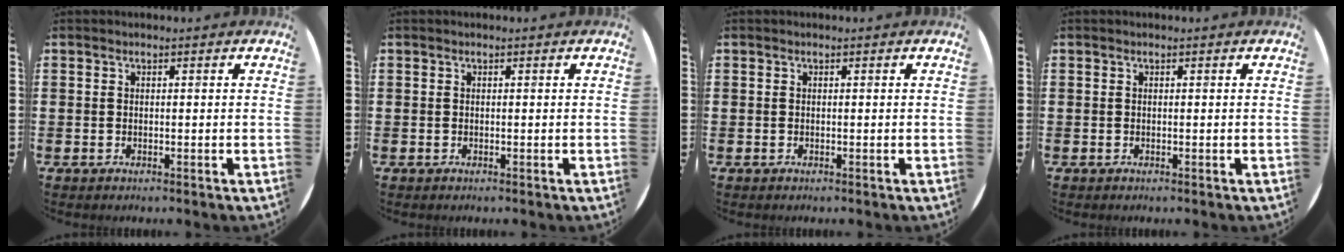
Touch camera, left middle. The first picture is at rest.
{"total": 0.0}
{"total": 0.0}
{"total": 0.0}